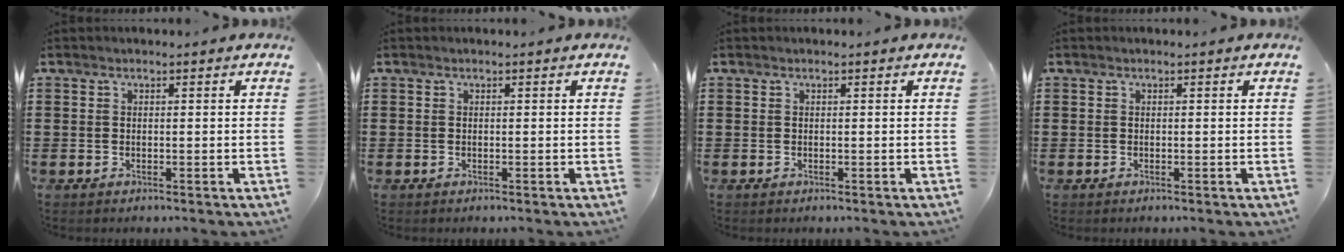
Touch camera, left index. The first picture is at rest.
{"total": 0.0}
{"total": 0.0}
{"total": 0.0}